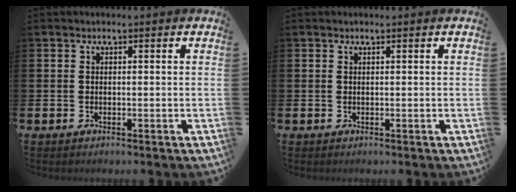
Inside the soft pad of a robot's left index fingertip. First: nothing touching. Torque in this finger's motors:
{"motor_torque": [-0.07, 0.13, 0.02, -0.01]}